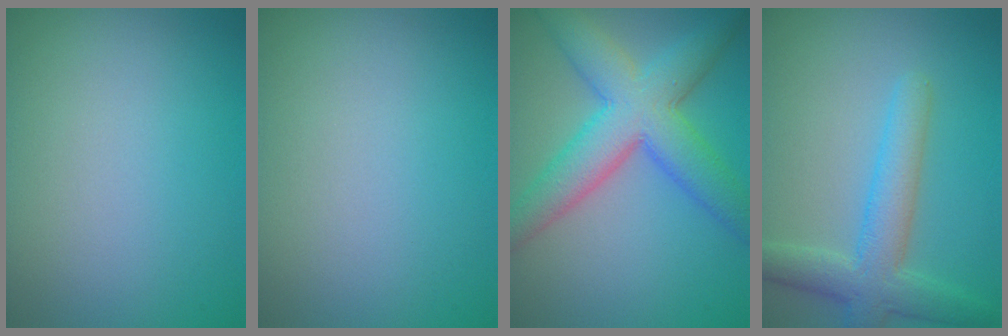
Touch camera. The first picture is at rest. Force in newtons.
{"total": 0.0}
{"total": 7.7, "press": 7.7, "slide": 0.1}
{"total": 4.7, "press": 4.7, "slide": 0.4}